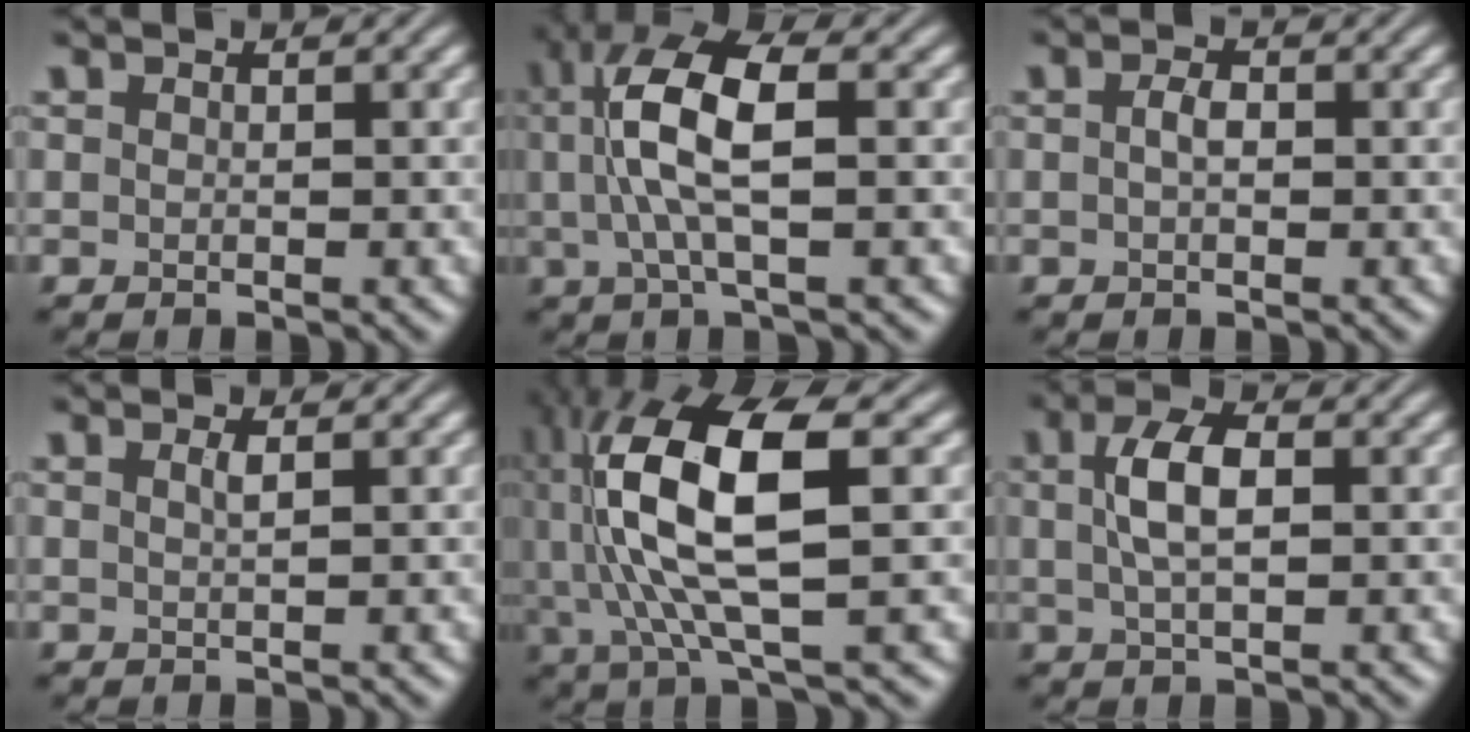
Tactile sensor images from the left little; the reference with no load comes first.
{"total": 7.8, "force": [0.9, 2.8, 7.3], "torque": [-0.153, 0.011, 0.013]}
{"total": 1.4, "force": [0.0, 0.8, 1.2], "torque": [-0.023, 0.002, -0.003]}
{"total": 1.0, "force": [0.4, 0.3, 0.9], "torque": [-0.011, 0.002, 0.005]}
{"total": 11.9, "force": [1.4, 4.0, 11.1], "torque": [-0.231, 0.002, 0.030]}
{"total": 4.3, "force": [0.8, 2.0, 3.7], "torque": [-0.077, 0.008, 0.009]}